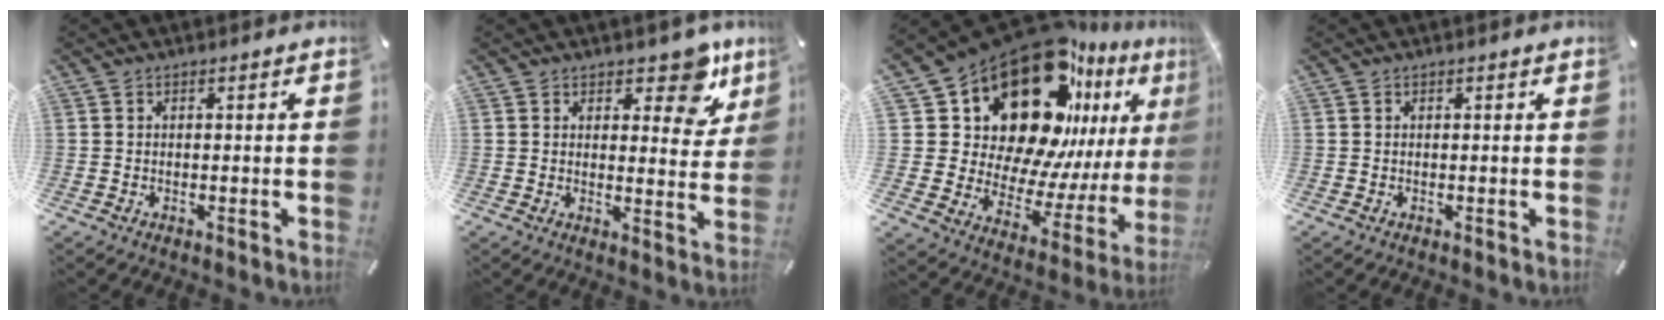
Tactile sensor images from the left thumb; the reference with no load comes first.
{"total": 9.2, "force": [6.3, 4.8, 4.7], "torque": [-0.030, -0.049, 0.103]}
{"total": 25.3, "force": [16.1, 14.3, 13.4], "torque": [-0.222, -0.147, 0.291]}
{"total": 0.0}